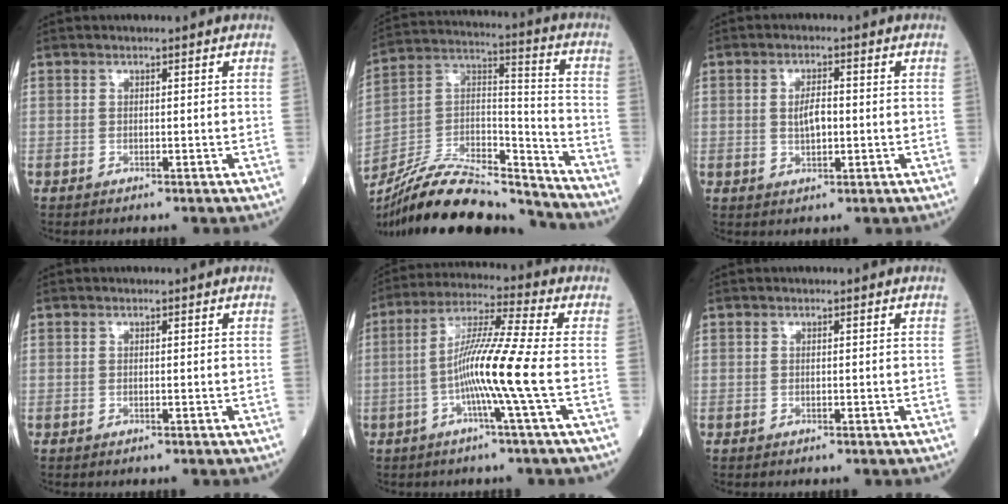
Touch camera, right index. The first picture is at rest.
{"total": 23.0, "force": [-21.1, 3.5, 8.4], "torque": [-0.169, 0.013, -0.361]}
{"total": 3.5, "force": [0.0, 1.4, 3.2], "torque": [-0.057, 0.003, 0.002]}
{"total": 0.0}
{"total": 10.6, "force": [-2.4, -1.8, 10.2], "torque": [-0.191, 0.003, -0.051]}
{"total": 0.0}